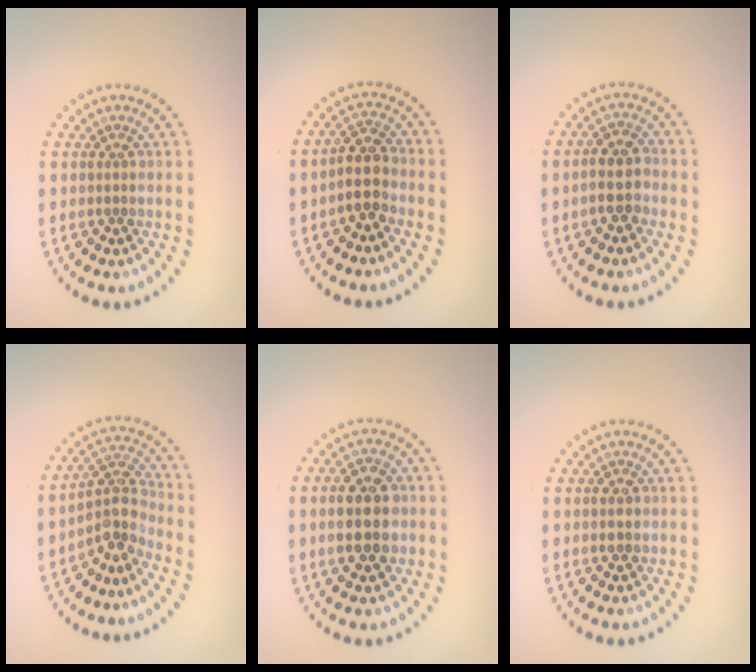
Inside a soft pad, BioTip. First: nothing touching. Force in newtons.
{"total": 2.9, "press": 2.5, "slide": 1.4}
{"total": 3.1, "press": 2.9, "slide": 1.2}
{"total": 3.7, "press": 2.7, "slide": 2.6}
{"total": 5.6, "press": 5.6, "slide": 0.5}
{"total": 1.7, "press": 1.6, "slide": 0.3}